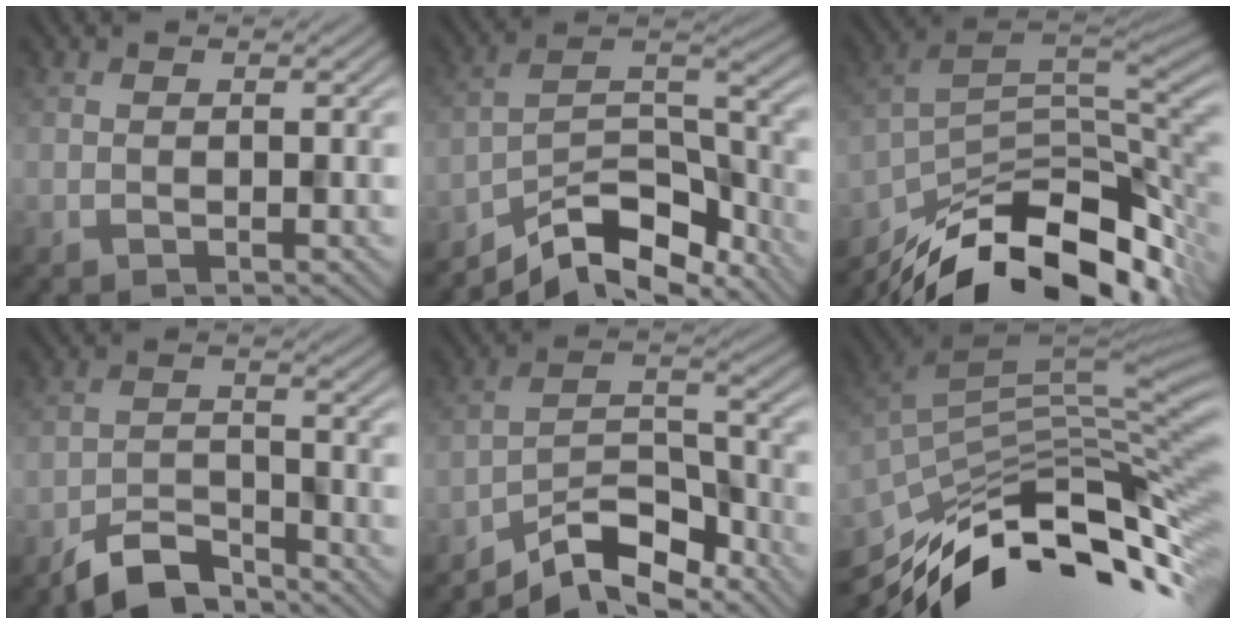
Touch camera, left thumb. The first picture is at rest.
{"total": 11.3, "force": [-9.1, 3.7, 5.6], "torque": [-0.092, 0.000, -0.166]}
{"total": 14.9, "force": [-10.3, 5.9, 9.0], "torque": [-0.176, -0.018, -0.167]}
{"total": 5.9, "force": [-5.0, 1.9, 2.4], "torque": [-0.041, -0.004, -0.101]}
{"total": 9.0, "force": [-7.7, 2.5, 4.1], "torque": [-0.064, 0.006, -0.151]}
{"total": 13.4, "force": [-7.6, 4.6, 10.0], "torque": [-0.213, -0.007, -0.132]}